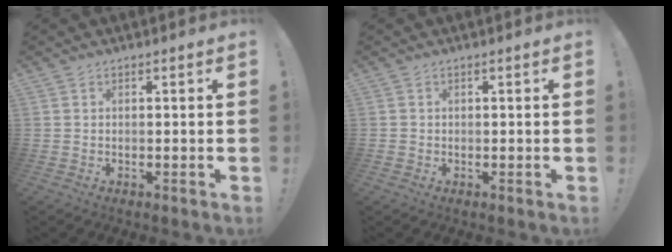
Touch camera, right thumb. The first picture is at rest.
{"total": 0.9, "force": [-0.5, 0.8, 0.2], "torque": [-0.001, 0.003, -0.009]}